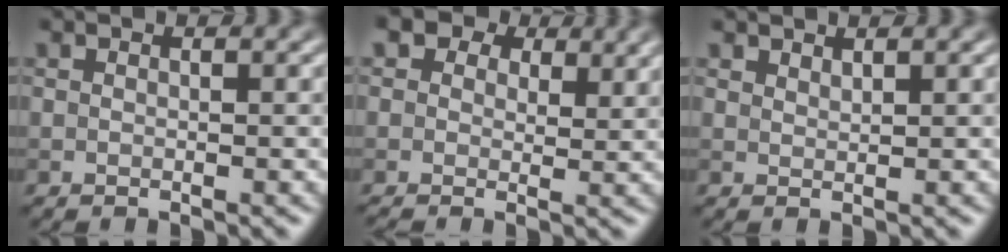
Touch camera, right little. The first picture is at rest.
{"total": 5.7, "force": [2.5, 4.0, 3.2], "torque": [-0.042, 0.009, 0.015]}
{"total": 0.9, "force": [0.9, 0.1, 0.2], "torque": [0.001, -0.002, 0.018]}